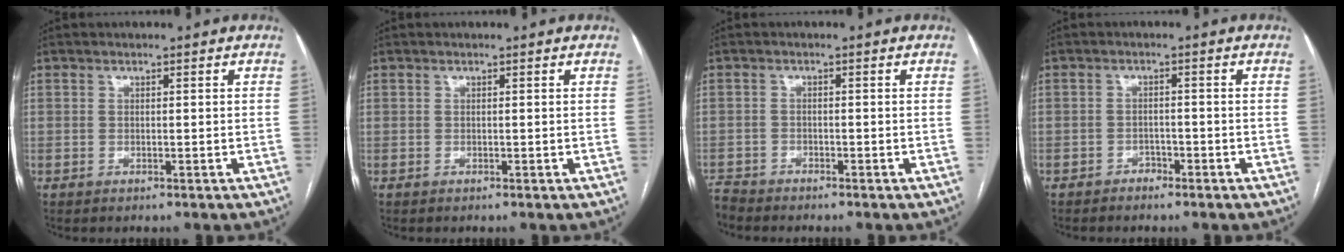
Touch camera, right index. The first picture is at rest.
{"total": 0.0}
{"total": 2.6, "force": [-2.5, 0.2, -0.3], "torque": [0.007, -0.012, -0.048]}
{"total": 1.6, "force": [-1.3, 0.9, 0.4], "torque": [-0.004, 0.005, -0.022]}